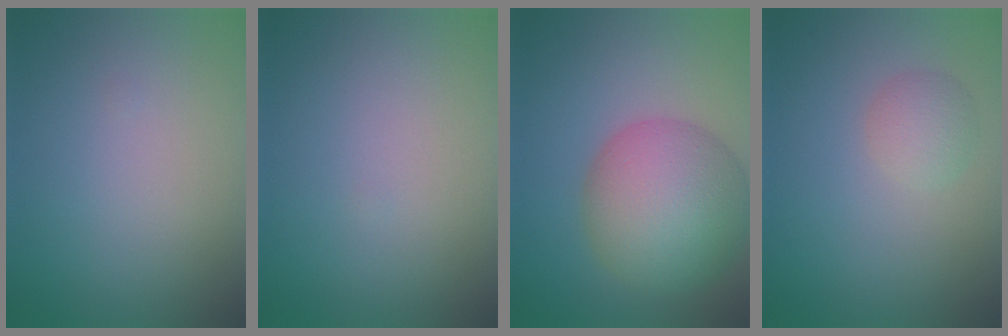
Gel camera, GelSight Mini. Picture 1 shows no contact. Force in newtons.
{"total": 0.0}
{"total": 9.5, "press": 9.5, "slide": 0.5}
{"total": 2.0, "press": 2.0, "slide": 0.1}